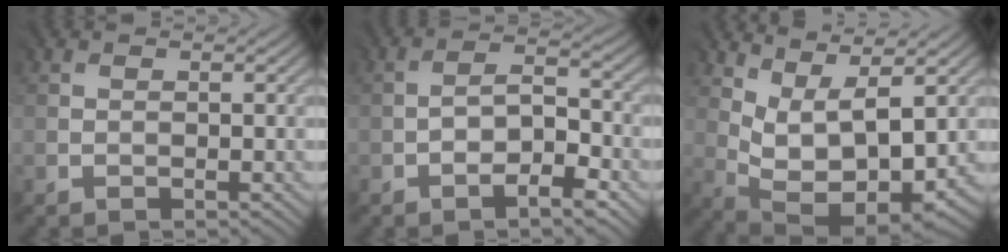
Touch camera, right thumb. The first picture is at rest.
{"total": 5.5, "force": [-3.1, 2.0, 4.1], "torque": [-0.063, 0.006, -0.052]}
{"total": 10.0, "force": [3.0, 4.9, 8.1], "torque": [-0.148, -0.008, 0.066]}